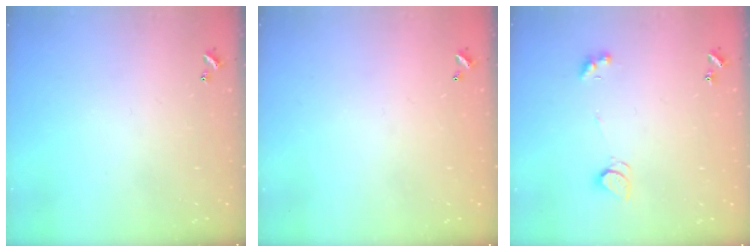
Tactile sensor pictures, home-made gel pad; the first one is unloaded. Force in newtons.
{"total": 2.8, "press": 2.8, "slide": 0.1}
{"total": 2.5, "press": 2.4, "slide": 0.5}